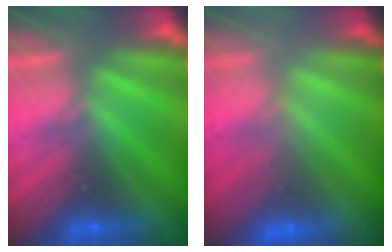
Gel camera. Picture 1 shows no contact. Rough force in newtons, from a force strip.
{"total": 2.9}